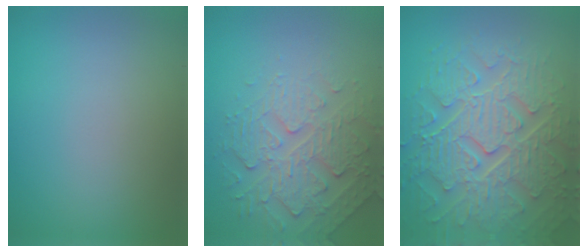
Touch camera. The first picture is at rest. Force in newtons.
{"total": 4.8, "press": 3.6, "slide": 3.1}
{"total": 9.4, "press": 6.8, "slide": 6.5}